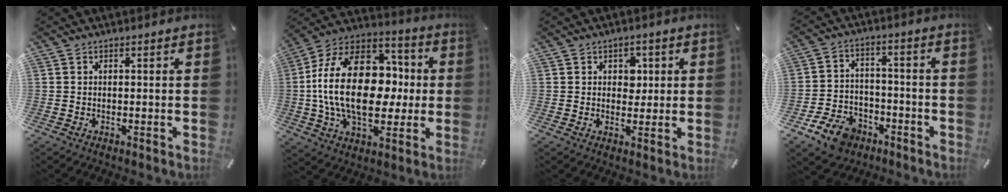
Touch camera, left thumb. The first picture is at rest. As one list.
[{"total": 25.8, "force": [-0.1, 17.4, 19.0], "torque": [-0.367, 0.016, 0.005]}, {"total": 3.8, "force": [0.8, 3.2, 1.8], "torque": [-0.010, -0.005, 0.004]}, {"total": 9.9, "force": [-6.4, 6.5, 4.0], "torque": [-0.072, 0.048, -0.113]}]